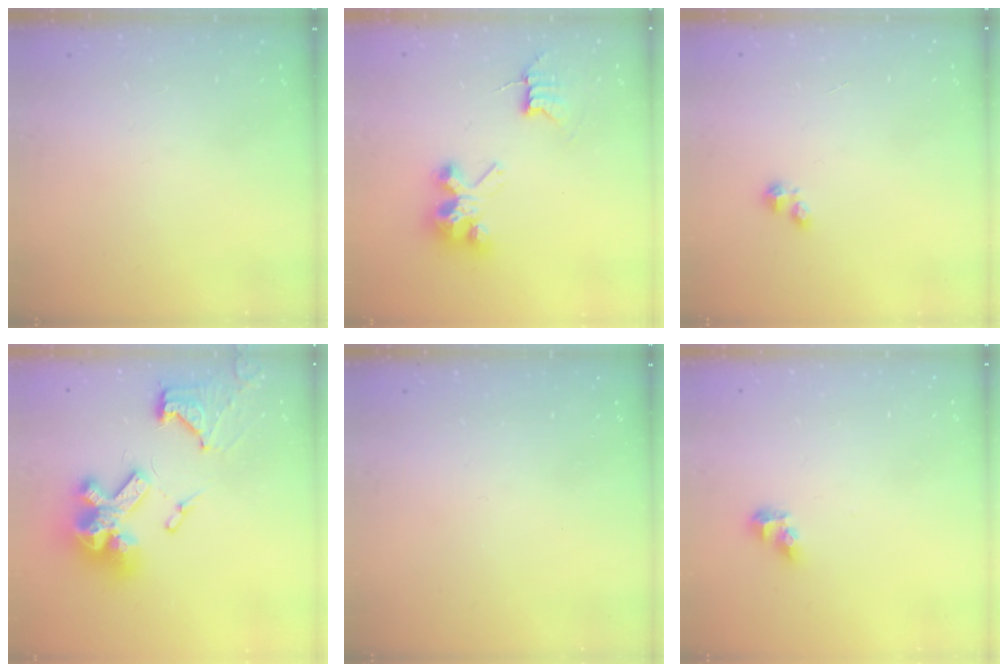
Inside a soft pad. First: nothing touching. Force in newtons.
{"total": 7.3, "press": 7.3, "slide": 0.6}
{"total": 1.9, "press": 1.8, "slide": 0.2}
{"total": 20.1, "press": 20.0, "slide": 1.9}
{"total": 0.0}
{"total": 6.1, "press": 6.1, "slide": 0.3}